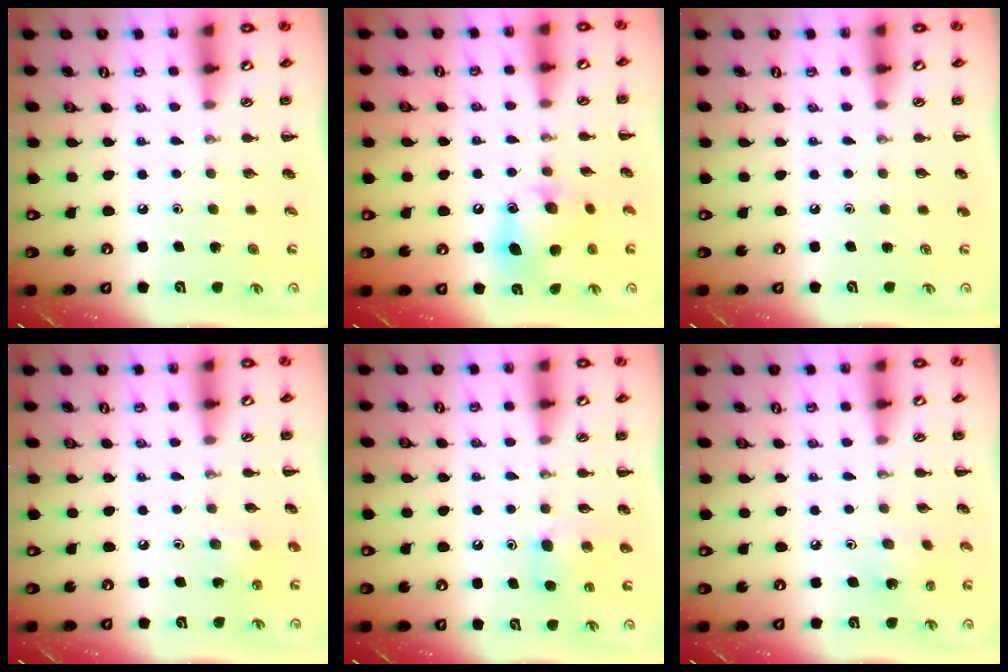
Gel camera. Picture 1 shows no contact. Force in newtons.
{"total": 11.4, "press": 11.3, "slide": 1.7}
{"total": 0.0}
{"total": 2.9, "press": 2.7, "slide": 0.9}
{"total": 5.2, "press": 4.9, "slide": 1.7}
{"total": 2.0, "press": 1.9, "slide": 0.6}